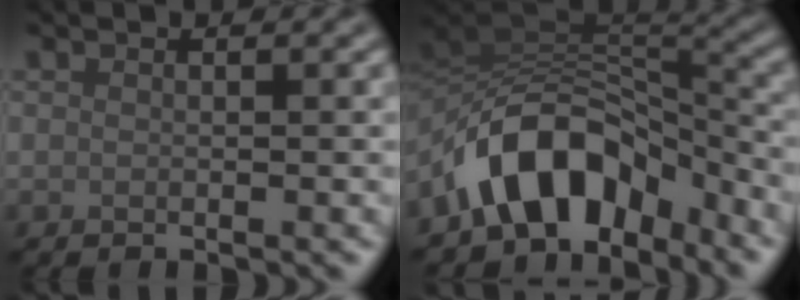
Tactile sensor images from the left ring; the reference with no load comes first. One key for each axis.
{"total": 9.8, "fx": -6.3, "fy": 5.3, "fz": 5.4, "tx": -0.069, "ty": 0.012, "tz": -0.119}